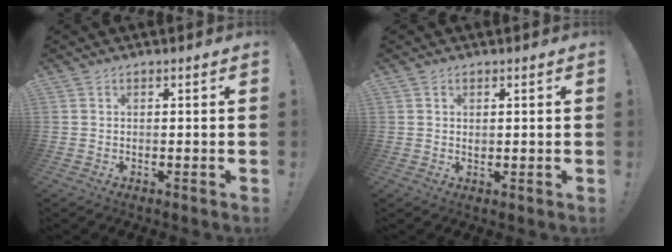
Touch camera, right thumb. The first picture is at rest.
{"total": 0.9, "force": [0.5, 0.7, 0.3], "torque": [0.002, -0.003, 0.009]}